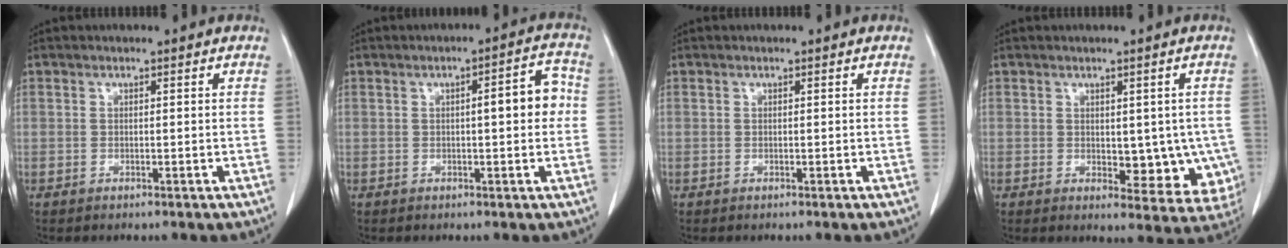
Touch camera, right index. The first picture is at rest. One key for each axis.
{"total": 5.5, "fx": 0.2, "fy": 1.3, "fz": 5.3, "tx": -0.068, "ty": 0.019, "tz": -0.001}
{"total": 0.0}
{"total": 8.5, "fx": -0.8, "fy": 4.6, "fz": 7.1, "tx": -0.058, "ty": -0.005, "tz": 0.001}